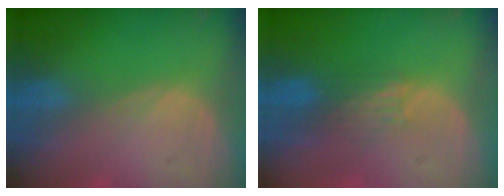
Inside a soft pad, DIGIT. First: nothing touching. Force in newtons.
{"total": 3.6, "press": 3.0, "slide": 2.0}